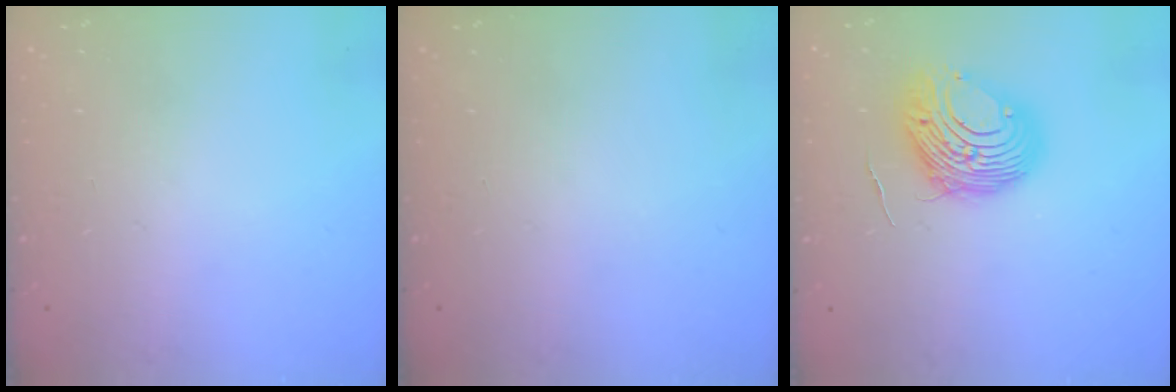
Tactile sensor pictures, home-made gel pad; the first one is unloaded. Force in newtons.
{"total": 0.0}
{"total": 9.7, "press": 9.7, "slide": 0.8}